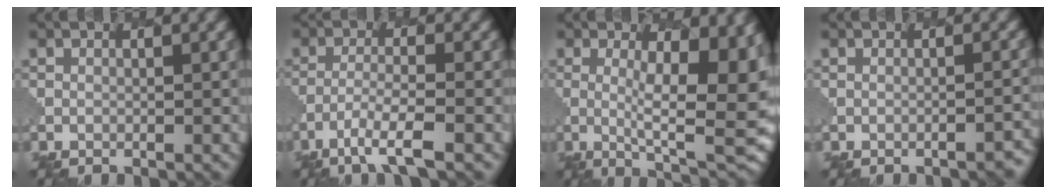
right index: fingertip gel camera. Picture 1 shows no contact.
{"total": 3.9, "force": [-2.3, 0.4, 3.1], "torque": [-0.060, -0.001, -0.053]}
{"total": 11.8, "force": [0.9, 3.5, 11.2], "torque": [-0.140, -0.015, 0.017]}
{"total": 2.2, "force": [-1.9, 0.5, 1.0], "torque": [-0.001, 0.006, -0.024]}